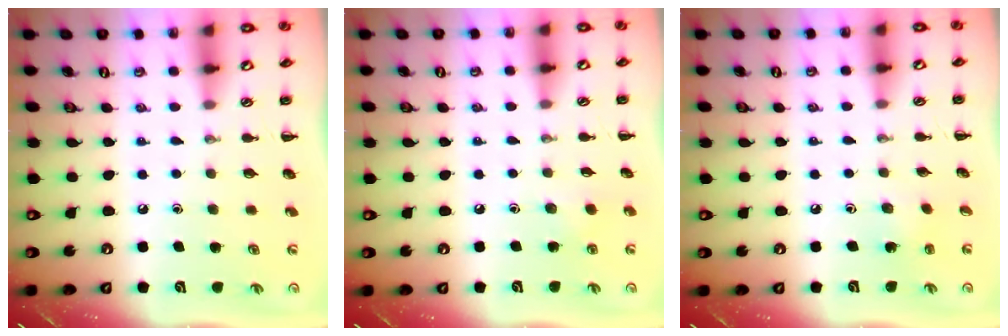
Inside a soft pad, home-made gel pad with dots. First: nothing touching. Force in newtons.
{"total": 2.4, "press": 2.3, "slide": 0.8}
{"total": 2.6, "press": 2.5, "slide": 0.8}